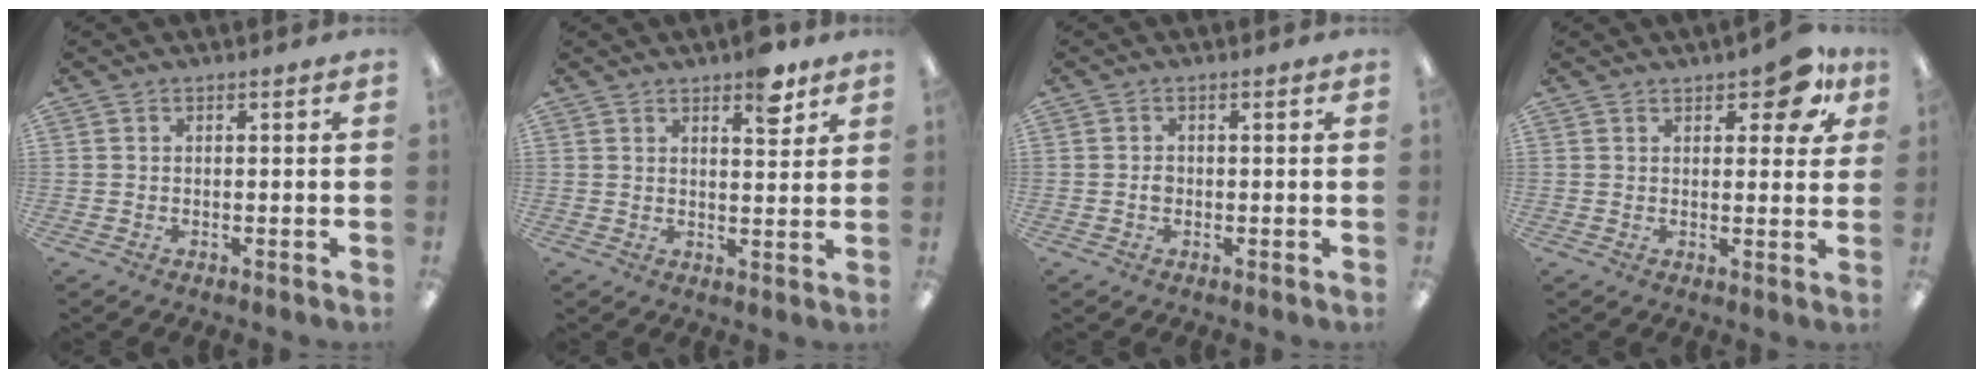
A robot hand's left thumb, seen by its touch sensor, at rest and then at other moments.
{"total": 6.7, "force": [4.6, 2.6, 4.2], "torque": [-0.037, -0.026, 0.071]}
{"total": 1.4, "force": [-0.2, 1.1, 0.9], "torque": [-0.018, 0.004, -0.005]}
{"total": 7.0, "force": [3.7, 3.4, 4.9], "torque": [-0.053, -0.010, 0.059]}